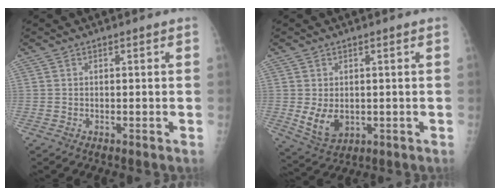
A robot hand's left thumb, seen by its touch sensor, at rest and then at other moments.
{"total": 6.1, "force": [-0.3, 4.4, 4.3], "torque": [-0.066, -0.015, 0.011]}